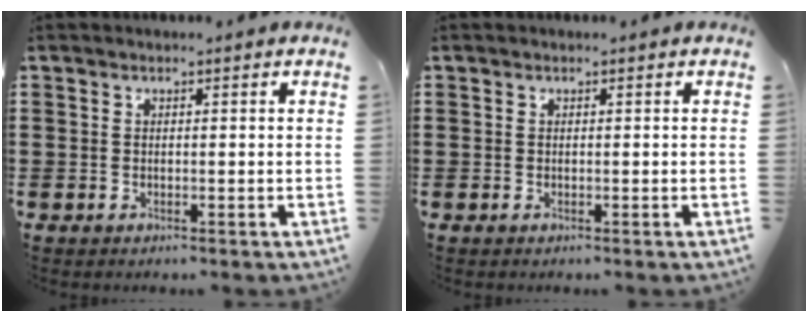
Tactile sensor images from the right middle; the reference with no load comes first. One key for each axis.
{"total": 0.0}